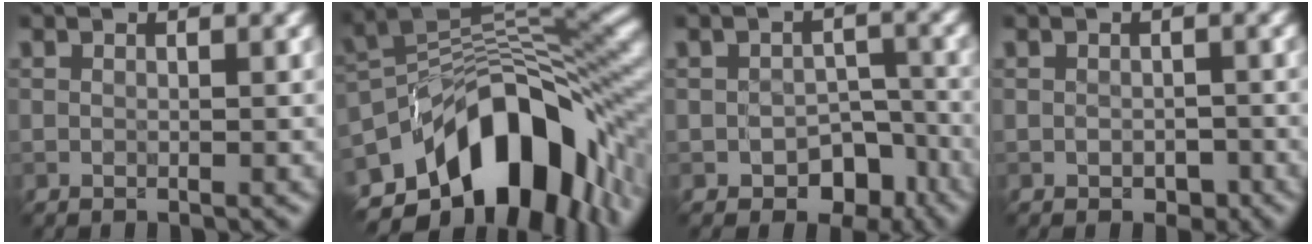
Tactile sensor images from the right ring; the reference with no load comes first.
{"total": 13.8, "force": [-5.9, 7.7, 9.8], "torque": [-0.139, 0.006, -0.102]}
{"total": 4.3, "force": [-2.3, 2.9, 2.2], "torque": [-0.015, -0.004, -0.030]}
{"total": 1.4, "force": [-0.5, 1.1, 0.7], "torque": [-0.009, -0.003, -0.007]}